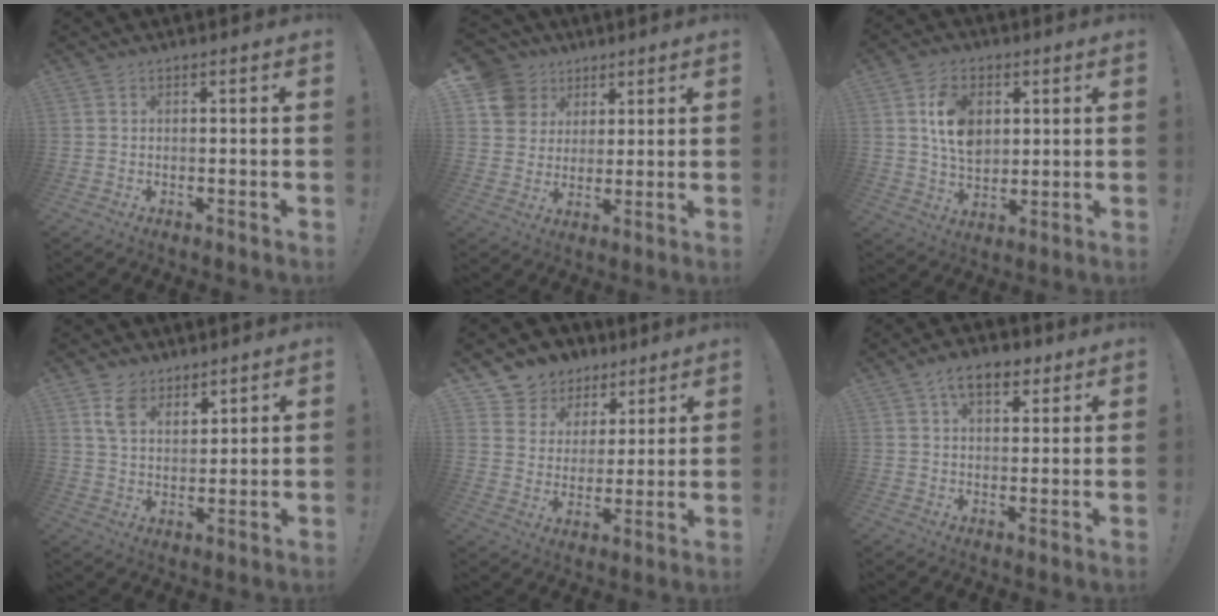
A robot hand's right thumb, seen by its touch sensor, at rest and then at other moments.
{"total": 11.2, "force": [4.9, 9.6, 2.8], "torque": [-0.038, -0.024, 0.102]}
{"total": 11.8, "force": [3.6, 8.7, 7.2], "torque": [-0.110, -0.004, 0.068]}
{"total": 8.3, "force": [6.4, 4.4, 2.9], "torque": [-0.060, -0.033, 0.123]}
{"total": 8.5, "force": [5.0, 6.7, 1.2], "torque": [-0.020, -0.045, 0.103]}
{"total": 7.2, "force": [3.7, 3.9, 4.8], "torque": [-0.068, -0.003, 0.065]}